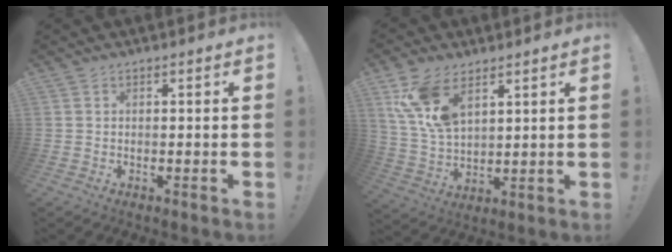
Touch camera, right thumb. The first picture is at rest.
{"total": 12.7, "force": [7.3, 6.6, 8.1], "torque": [-0.160, -0.030, 0.138]}